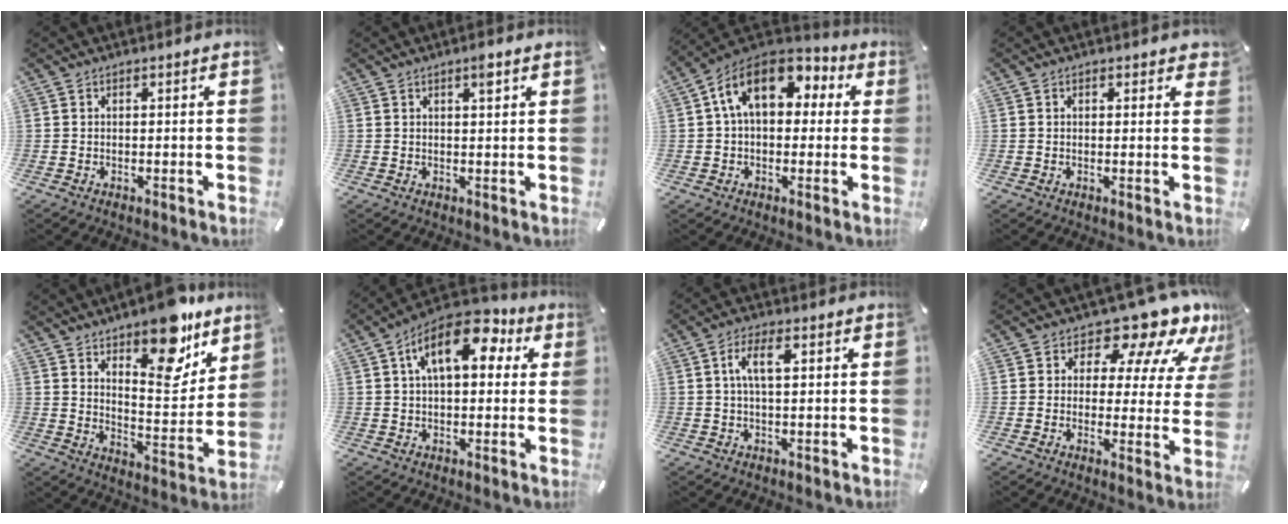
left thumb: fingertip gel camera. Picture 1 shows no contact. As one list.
[{"total": 2.4, "force": [1.4, 0.5, 1.9], "torque": [-0.034, -0.001, 0.021]}, {"total": 14.0, "force": [4.2, 8.8, 10.0], "torque": [-0.193, 0.000, 0.074]}, {"total": 1.2, "force": [0.5, 0.7, 0.8], "torque": [-0.009, 0.000, 0.008]}, {"total": 15.8, "force": [12.1, 6.3, 8.0], "torque": [-0.094, -0.097, 0.204]}, {"total": 15.2, "force": [5.8, 7.9, 11.5], "torque": [-0.183, -0.010, 0.098]}, {"total": 5.9, "force": [1.6, 2.3, 5.2], "torque": [-0.107, 0.003, 0.022]}, {"total": 14.2, "force": [10.5, 5.9, 7.5], "torque": [-0.107, -0.085, 0.172]}]